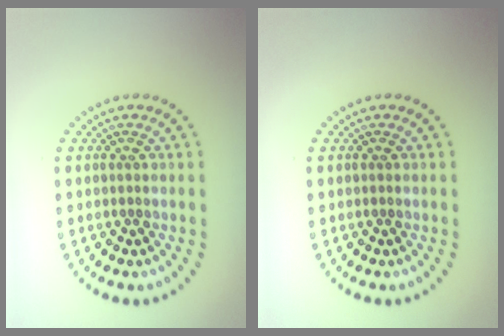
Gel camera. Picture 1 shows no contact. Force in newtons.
{"total": 0.0}